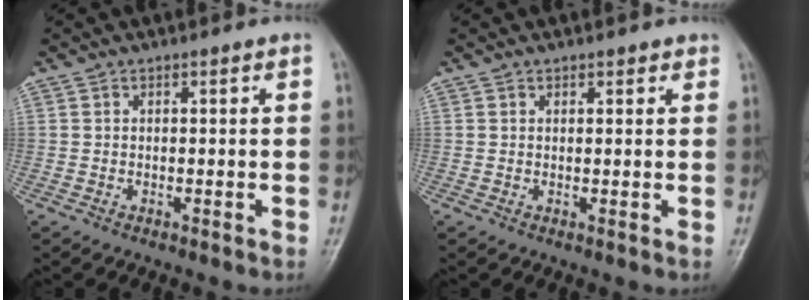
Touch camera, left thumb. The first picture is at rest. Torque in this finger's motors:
{"motor_torque": [-0.26, 0.06, -0.28, 0.07, -0.02]}